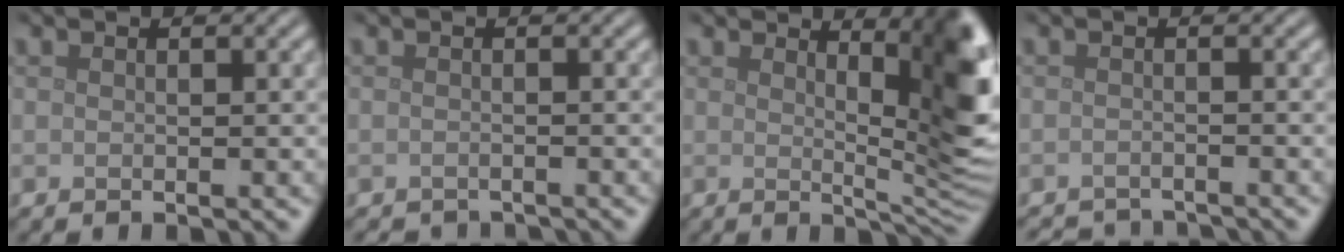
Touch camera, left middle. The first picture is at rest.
{"total": 1.6, "force": [-1.6, 0.1, 0.0], "torque": [0.005, -0.006, -0.022]}
{"total": 9.3, "force": [2.9, 2.6, 8.4], "torque": [-0.089, 0.000, 0.048]}
{"total": 3.6, "force": [-3.6, 0.4, 0.5], "torque": [-0.011, -0.004, -0.055]}